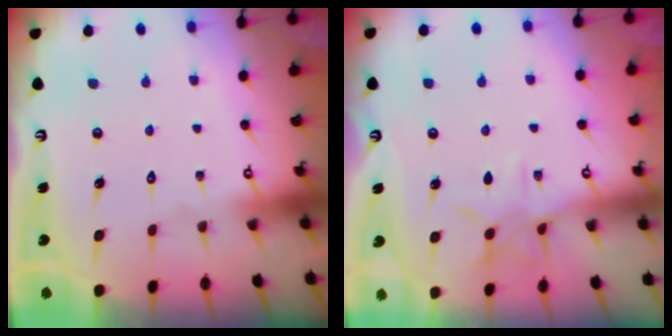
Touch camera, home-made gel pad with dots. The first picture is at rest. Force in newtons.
{"total": 7.6, "press": 7.6, "slide": 0.2}